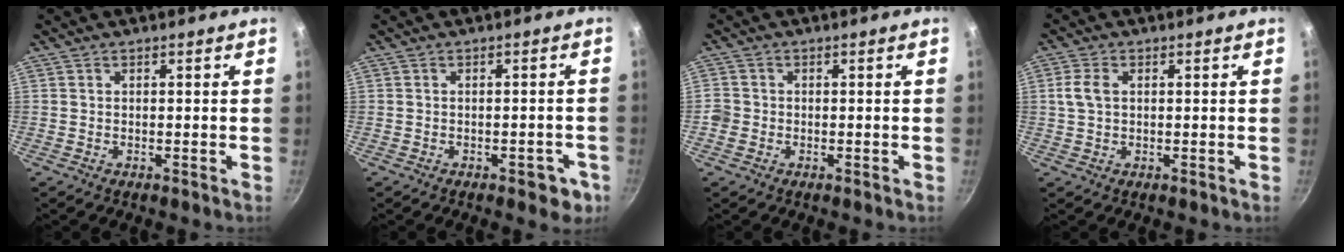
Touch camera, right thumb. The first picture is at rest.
{"total": 4.0, "force": [-2.2, 1.9, 2.8], "torque": [-0.019, 0.016, -0.023]}
{"total": 2.5, "force": [-0.6, 2.3, 0.8], "torque": [-0.007, 0.006, -0.016]}
{"total": 3.8, "force": [0.7, 2.5, 2.8], "torque": [-0.066, 0.006, 0.012]}